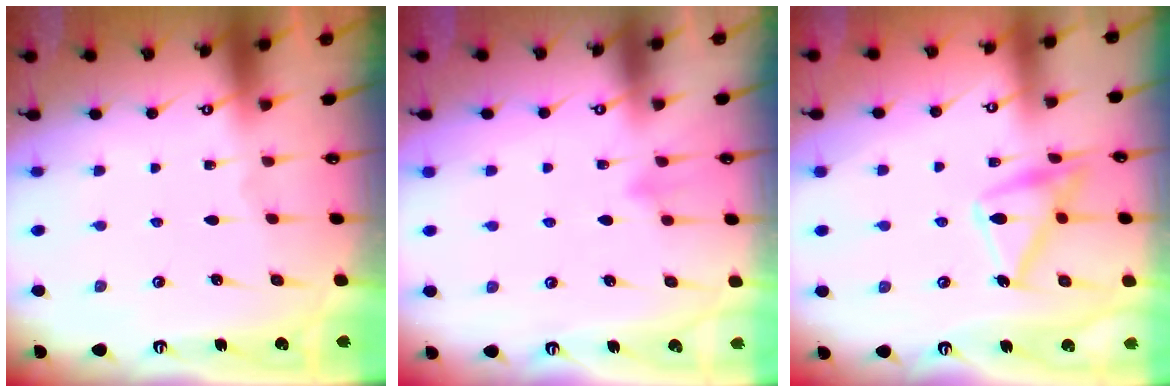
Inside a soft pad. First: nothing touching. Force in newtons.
{"total": 5.7, "press": 5.5, "slide": 1.4}
{"total": 16.6, "press": 16.6, "slide": 0.9}